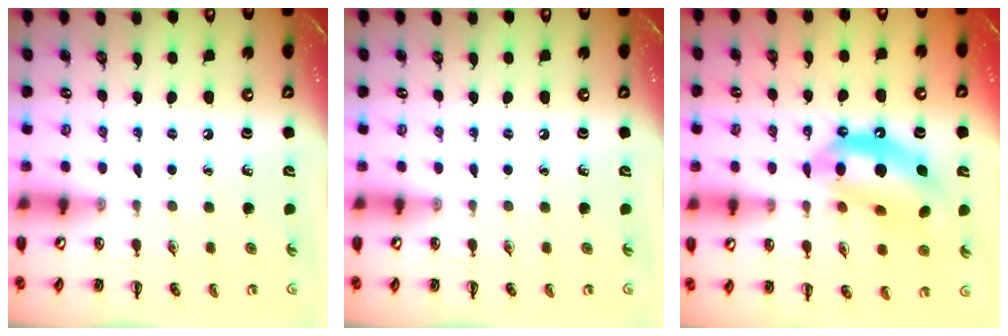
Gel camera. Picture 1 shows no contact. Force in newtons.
{"total": 0.0}
{"total": 13.7, "press": 13.2, "slide": 3.7}